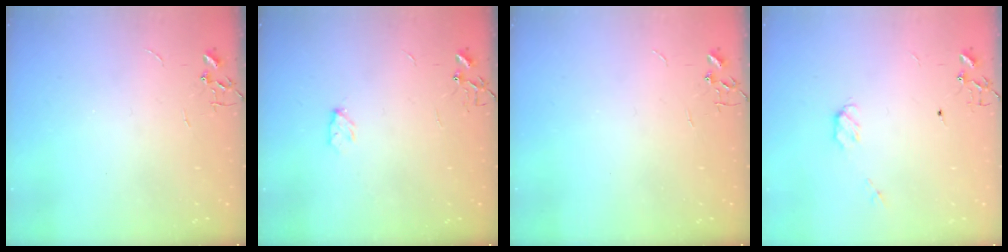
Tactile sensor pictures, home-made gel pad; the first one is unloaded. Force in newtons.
{"total": 4.0, "press": 3.9, "slide": 0.5}
{"total": 0.0}
{"total": 3.7, "press": 3.7, "slide": 0.6}